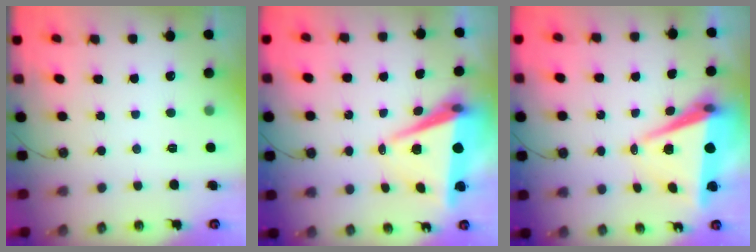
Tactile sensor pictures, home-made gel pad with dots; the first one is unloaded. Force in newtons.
{"total": 8.1, "press": 7.0, "slide": 4.0}
{"total": 8.1, "press": 7.0, "slide": 4.0}